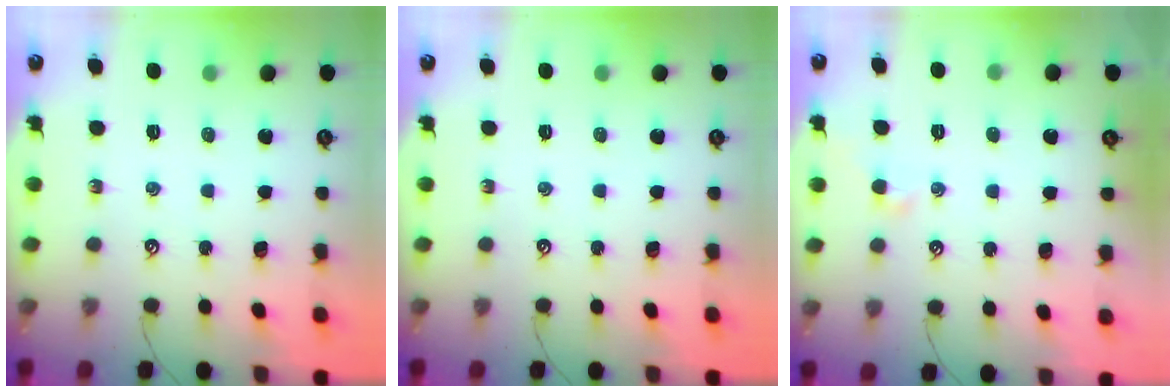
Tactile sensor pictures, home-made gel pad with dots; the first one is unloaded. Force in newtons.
{"total": 0.0}
{"total": 1.0, "press": 0.9, "slide": 0.4}